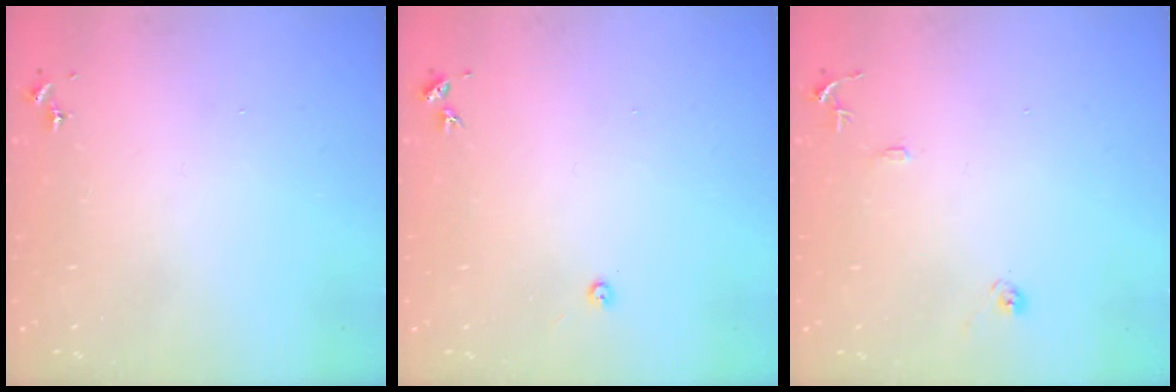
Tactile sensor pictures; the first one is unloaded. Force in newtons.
{"total": 3.0, "press": 3.0, "slide": 0.4}
{"total": 9.1, "press": 9.1, "slide": 0.8}